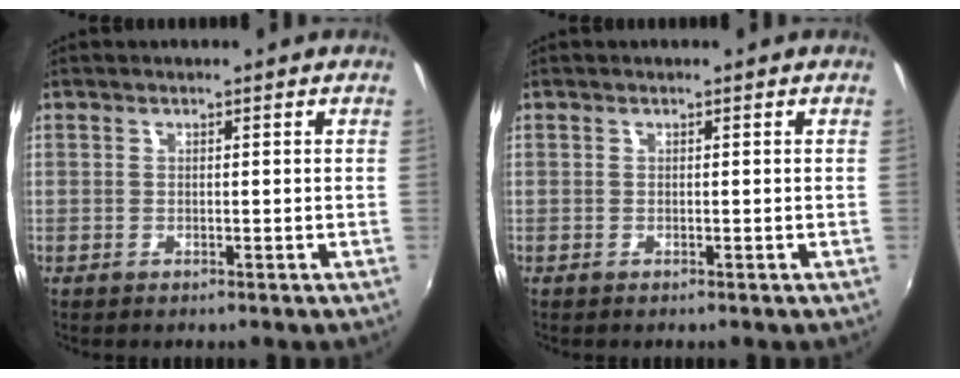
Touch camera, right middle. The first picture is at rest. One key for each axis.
{"total": 0.0}